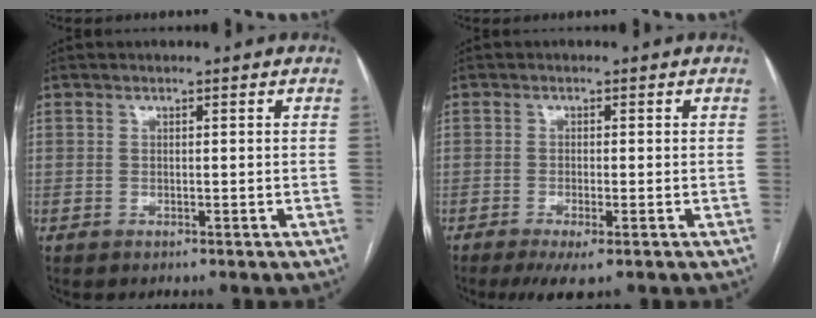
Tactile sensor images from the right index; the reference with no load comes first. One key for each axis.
{"total": 4.0, "fx": -2.3, "fy": 0.6, "fz": 3.2, "tx": -0.053, "ty": -0.012, "tz": -0.037}